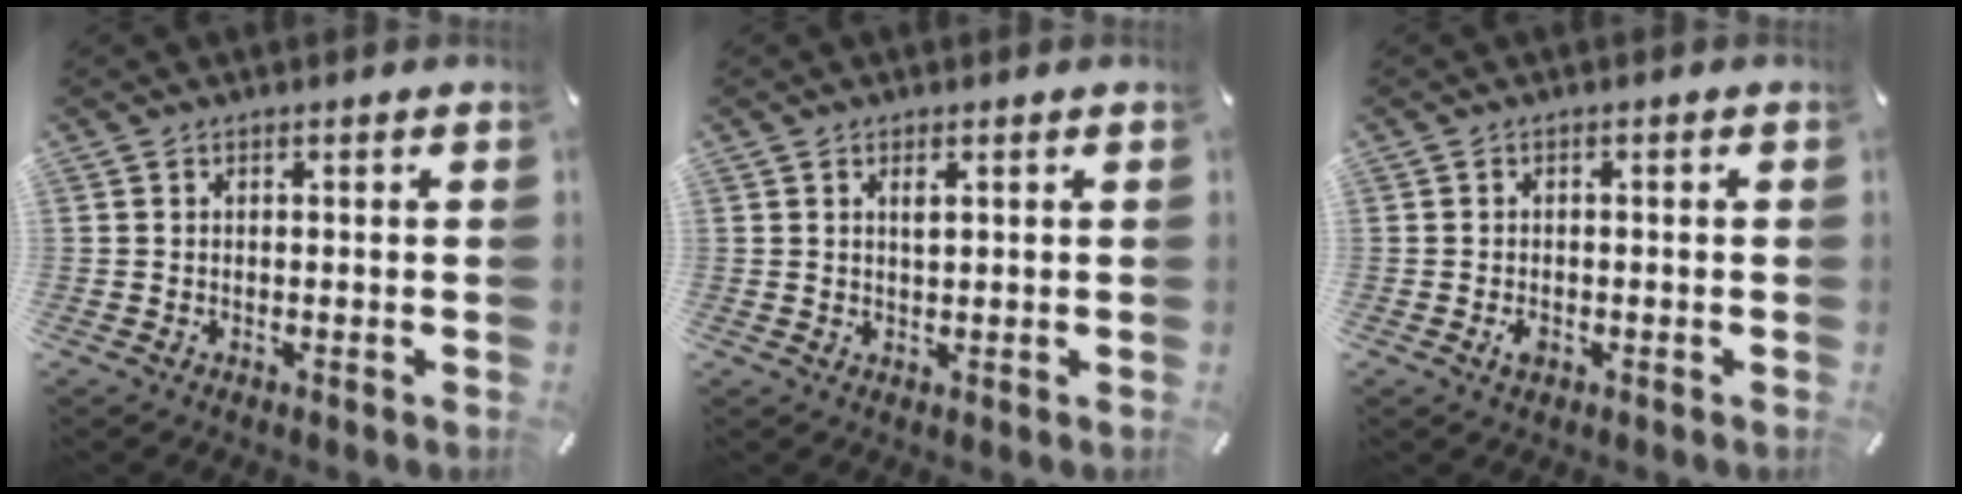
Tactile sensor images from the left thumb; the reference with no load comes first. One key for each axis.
{"total": 1.7, "fx": 0.7, "fy": 0.6, "fz": 1.4, "tx": -0.021, "ty": -0.003, "tz": 0.011}
{"total": 2.1, "fx": -0.7, "fy": 1.3, "fz": 1.5, "tx": -0.033, "ty": 0.000, "tz": -0.015}